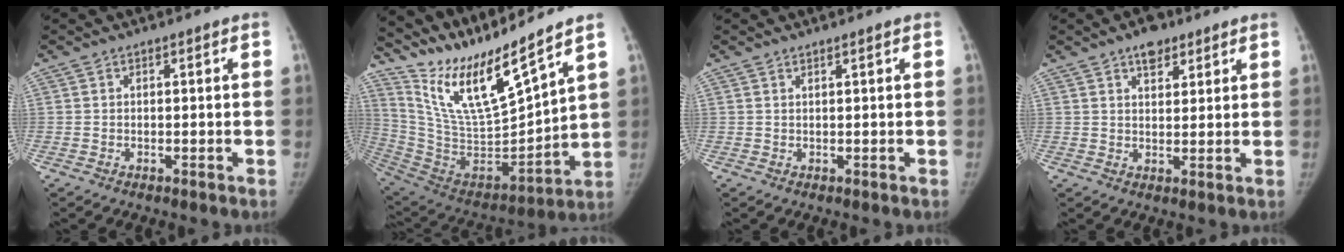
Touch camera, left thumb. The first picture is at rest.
{"total": 19.1, "force": [15.6, 1.7, 10.9], "torque": [-0.173, -0.092, 0.311]}
{"total": 0.5, "force": [0.5, -0.1, 0.2], "torque": [-0.008, -0.004, 0.011]}
{"total": 5.3, "force": [3.4, 2.9, 2.8], "torque": [-0.018, -0.016, 0.050]}